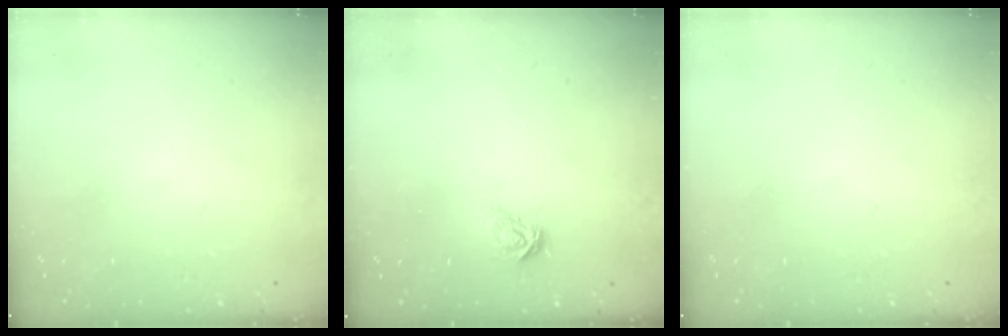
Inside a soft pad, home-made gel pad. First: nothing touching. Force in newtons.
{"total": 3.9, "press": 3.9, "slide": 0.4}
{"total": 0.0}